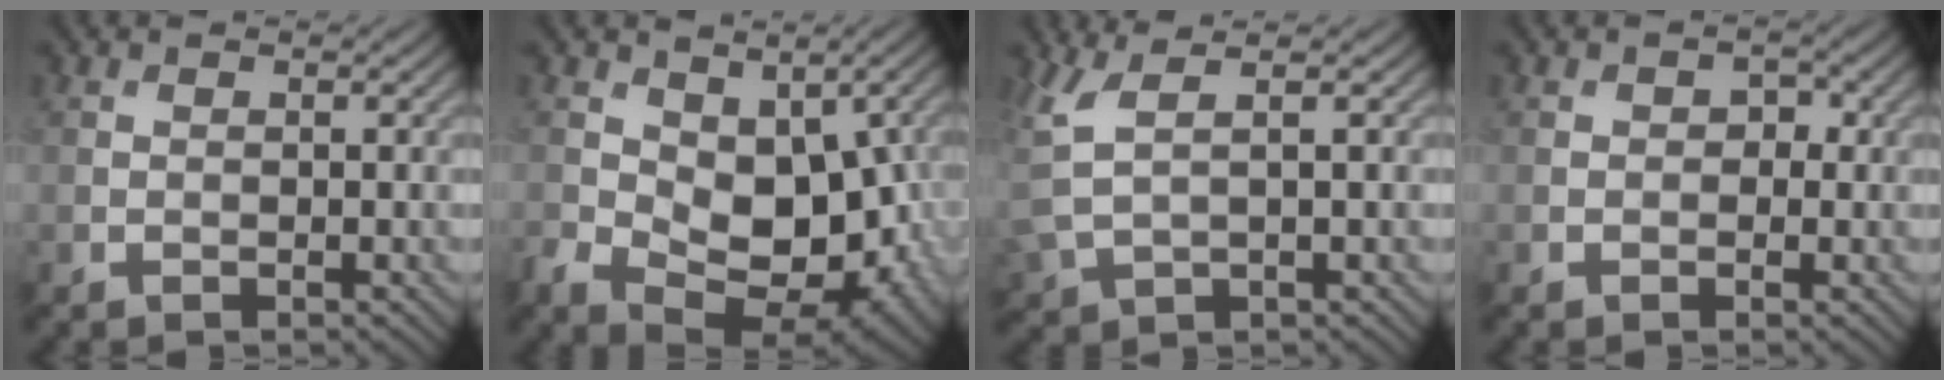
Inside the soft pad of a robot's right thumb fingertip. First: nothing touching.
{"total": 10.8, "force": [-0.2, 7.3, 7.9], "torque": [-0.145, -0.032, 0.000]}
{"total": 3.8, "force": [1.8, 1.1, 3.1], "torque": [-0.095, 0.007, 0.039]}
{"total": 1.4, "force": [0.0, 1.1, 0.8], "torque": [-0.010, -0.003, -0.005]}